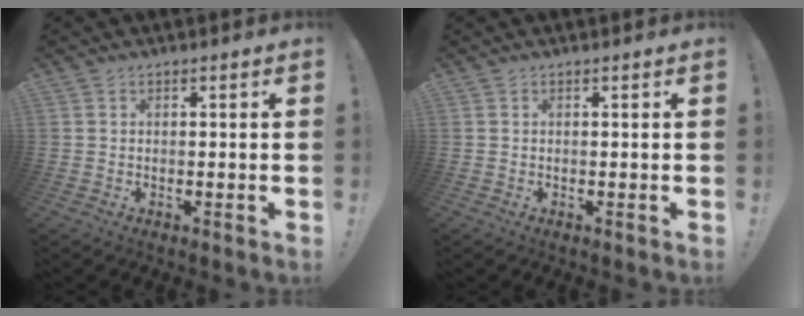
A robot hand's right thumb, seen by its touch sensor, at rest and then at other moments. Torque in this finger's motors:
{"motor_torque": [-0.01, -0.01, 0.02, 0.09, 0.00]}